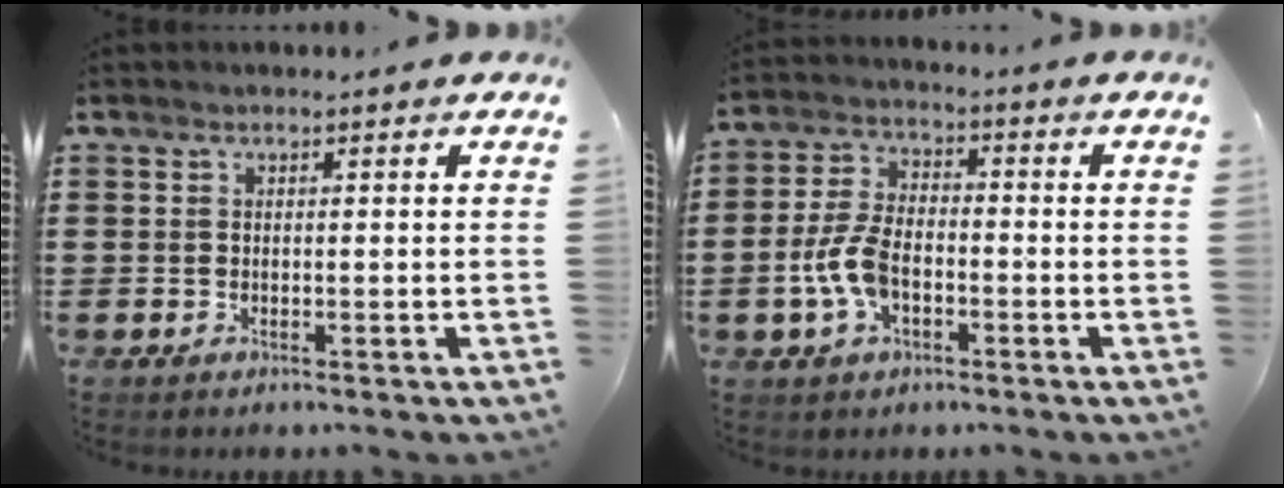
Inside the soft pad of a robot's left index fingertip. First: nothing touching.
{"total": 7.3, "force": [-2.2, 4.1, 5.7], "torque": [-0.145, -0.002, -0.051]}